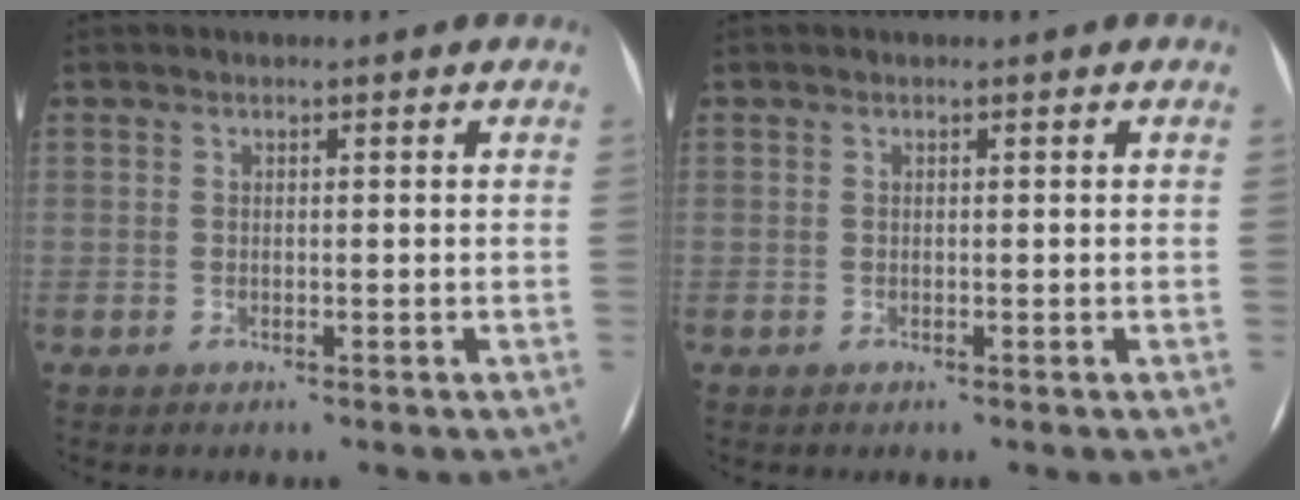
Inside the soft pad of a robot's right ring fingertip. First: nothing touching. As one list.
[{"total": 0.0}]